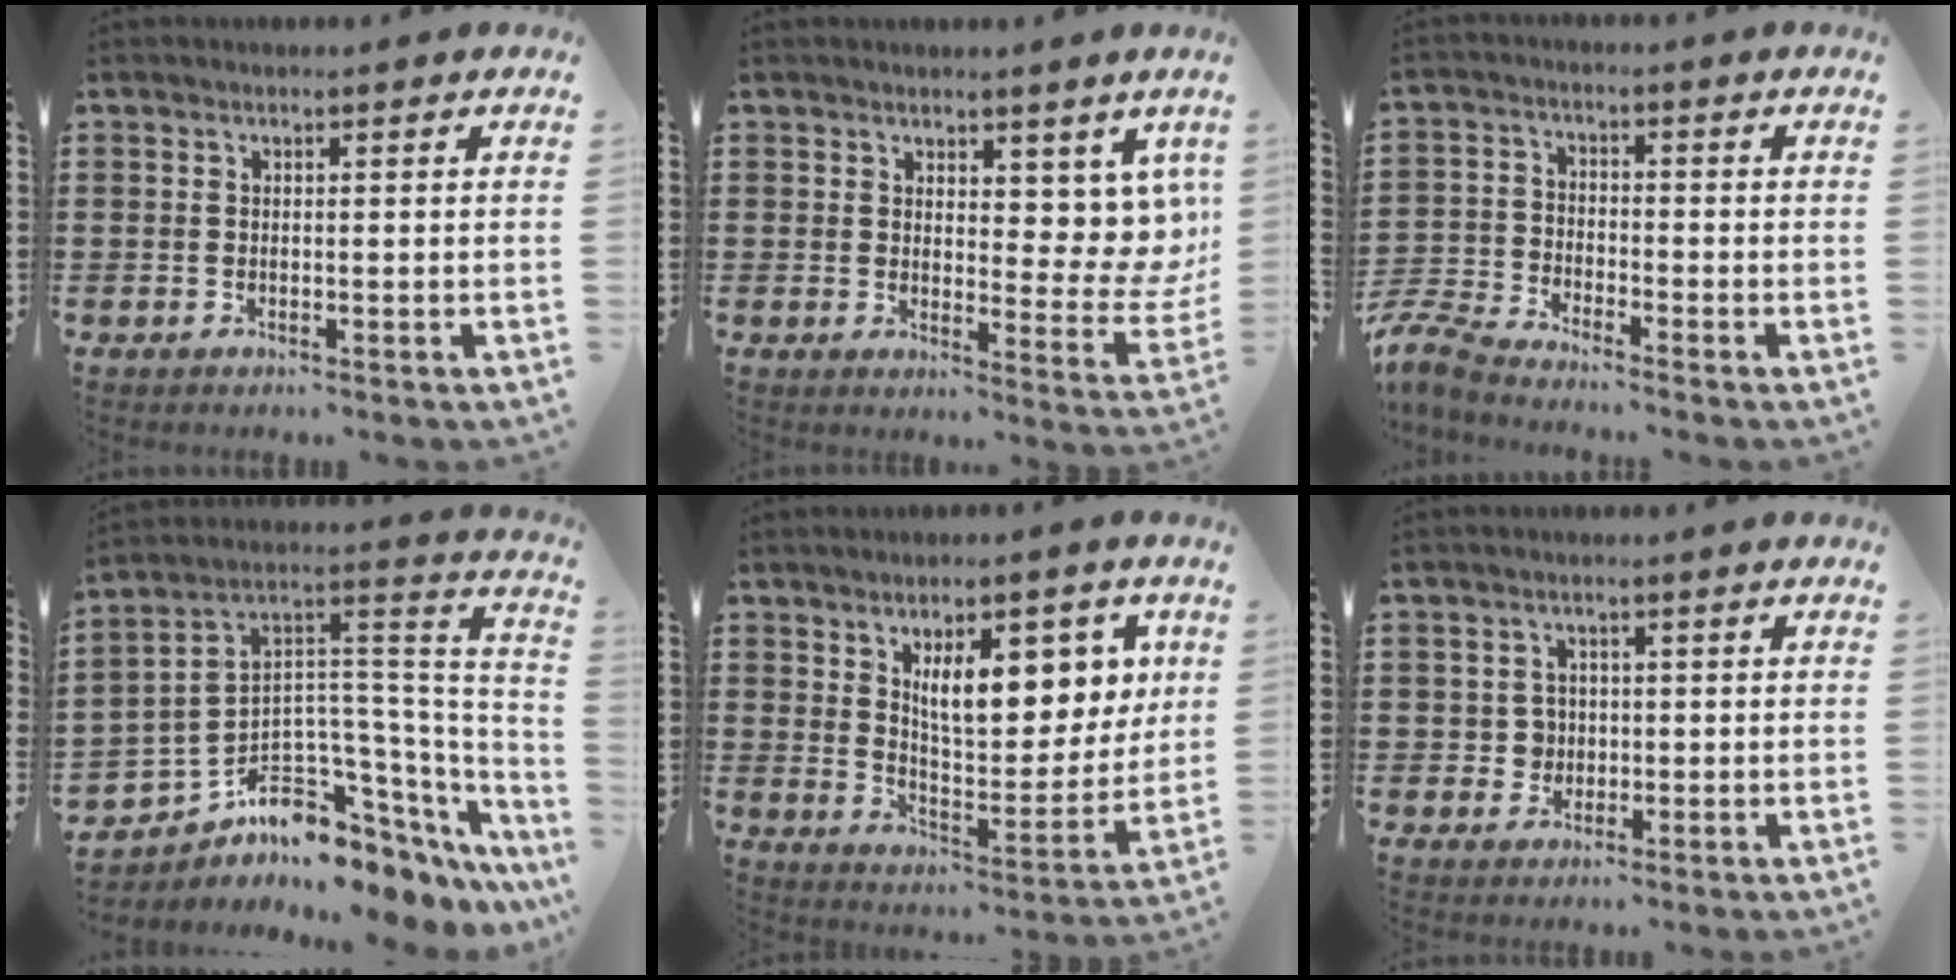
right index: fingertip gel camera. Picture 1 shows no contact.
{"total": 5.9, "force": [4.1, 3.6, 2.4], "torque": [-0.028, -0.031, 0.072]}
{"total": 5.2, "force": [-5.1, 0.3, 1.1], "torque": [-0.055, -0.010, -0.110]}
{"total": 6.5, "force": [-4.3, 3.8, 3.1], "torque": [-0.082, -0.027, -0.082]}
{"total": 10.8, "force": [5.0, 5.0, 8.2], "torque": [-0.128, -0.013, 0.081]}
{"total": 2.7, "force": [-0.2, 2.5, 0.9], "torque": [-0.027, 0.007, -0.007]}